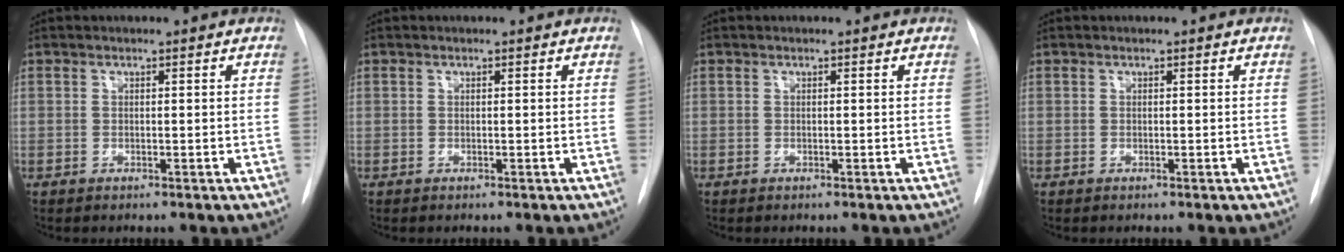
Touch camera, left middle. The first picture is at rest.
{"total": 0.0}
{"total": 0.0}
{"total": 0.0}